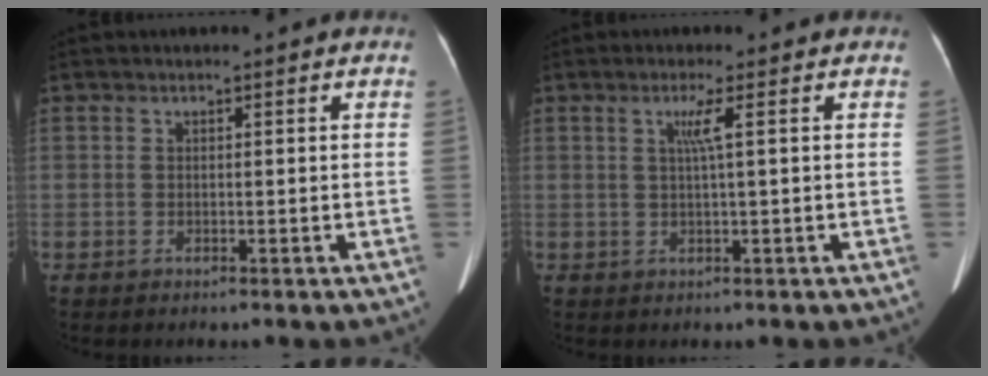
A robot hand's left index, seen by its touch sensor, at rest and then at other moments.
{"total": 2.6, "force": [0.8, -0.5, 2.4], "torque": [-0.051, 0.001, 0.017]}